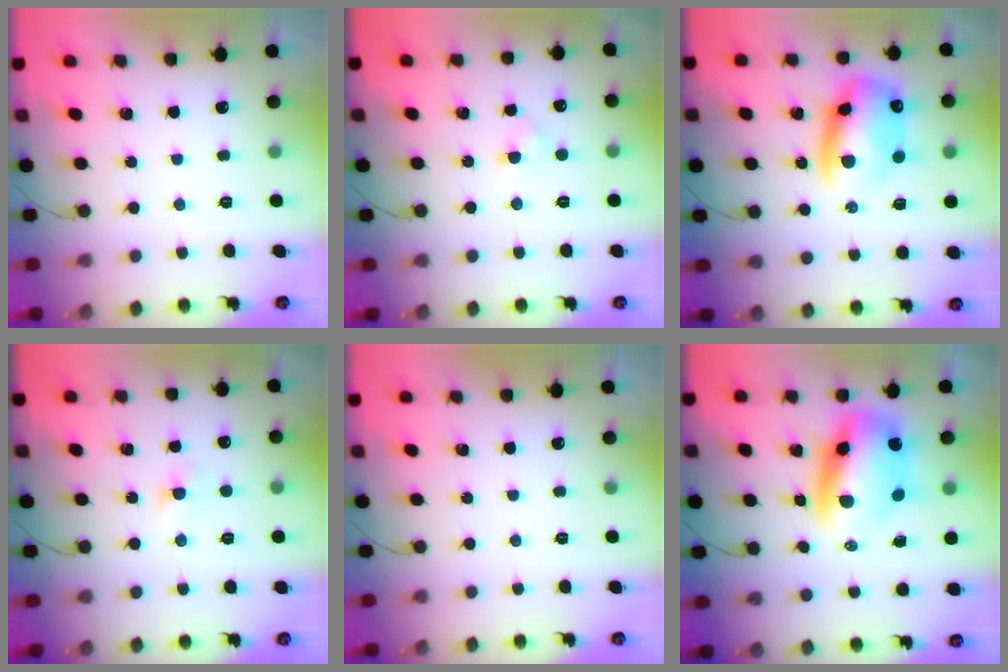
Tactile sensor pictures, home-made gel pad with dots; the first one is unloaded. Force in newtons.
{"total": 2.4, "press": 2.1, "slide": 1.2}
{"total": 12.4, "press": 11.9, "slide": 3.2}
{"total": 3.1, "press": 2.8, "slide": 1.4}
{"total": 0.0}
{"total": 11.3, "press": 10.9, "slide": 2.8}